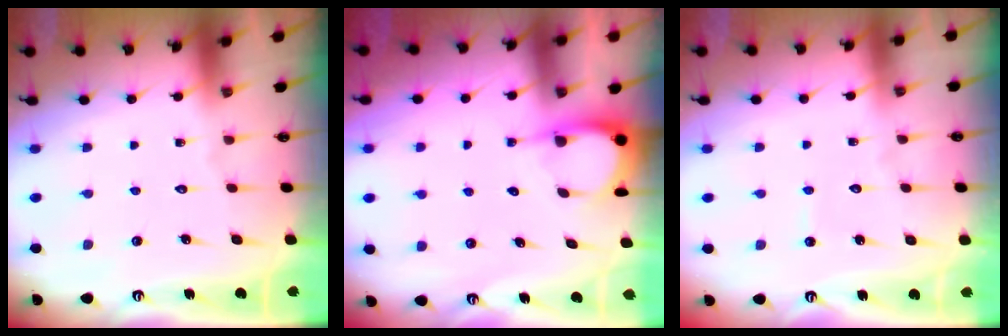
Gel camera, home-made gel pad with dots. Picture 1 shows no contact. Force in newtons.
{"total": 4.3, "press": 4.2, "slide": 0.4}
{"total": 2.5, "press": 2.5, "slide": 0.2}